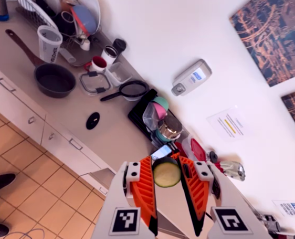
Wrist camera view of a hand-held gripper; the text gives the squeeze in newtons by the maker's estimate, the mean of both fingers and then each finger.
{"total": 7.9, "left": 7.7, "right": 8.2}